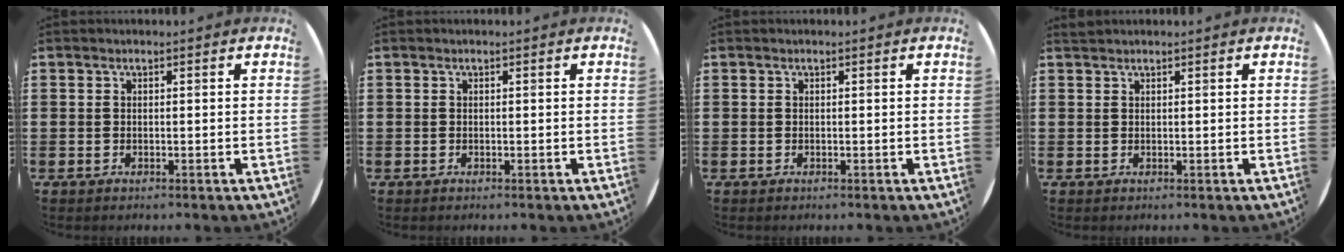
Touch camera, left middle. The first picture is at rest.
{"total": 0.0}
{"total": 0.0}
{"total": 0.5, "force": [0.5, 0.0, -0.1], "torque": [0.000, 0.001, 0.011]}